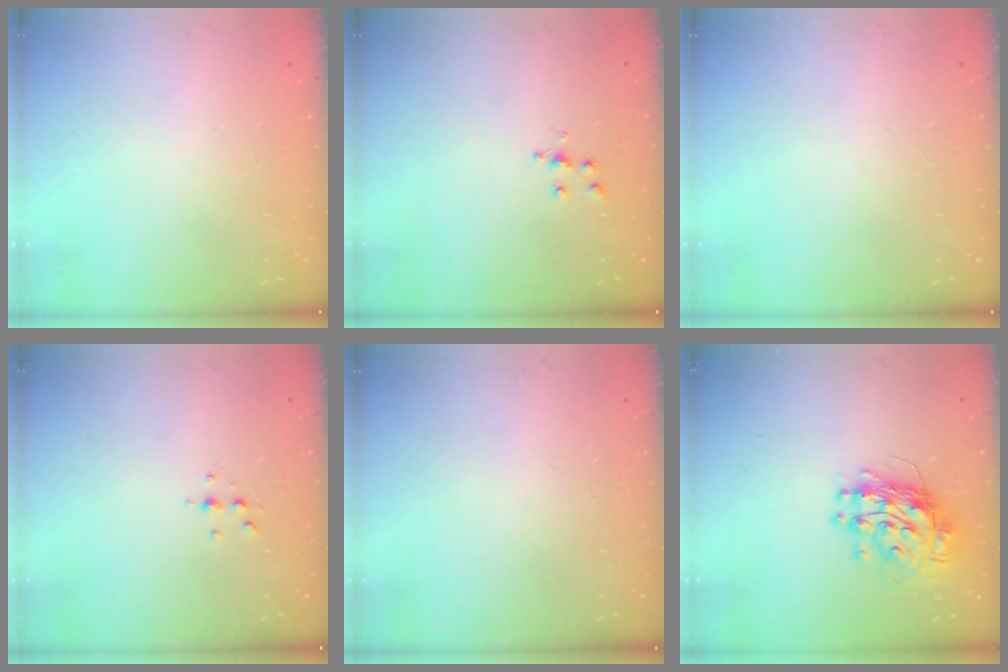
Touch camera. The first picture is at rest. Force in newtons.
{"total": 6.1, "press": 6.1, "slide": 0.5}
{"total": 0.0}
{"total": 4.4, "press": 4.3, "slide": 0.5}
{"total": 0.0}
{"total": 11.5, "press": 11.4, "slide": 1.3}